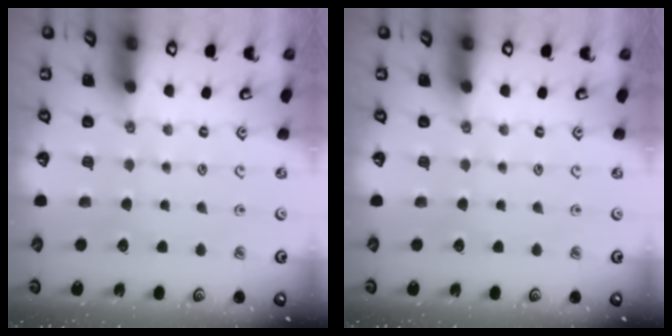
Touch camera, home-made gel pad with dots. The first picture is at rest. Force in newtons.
{"total": 0.0}